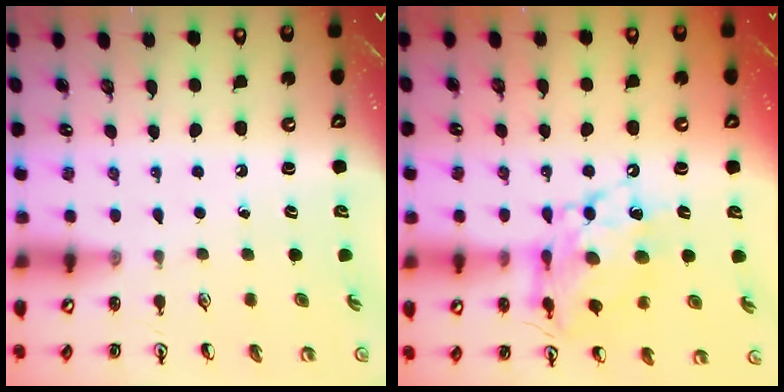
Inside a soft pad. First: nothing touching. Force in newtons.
{"total": 13.6, "press": 13.5, "slide": 1.4}